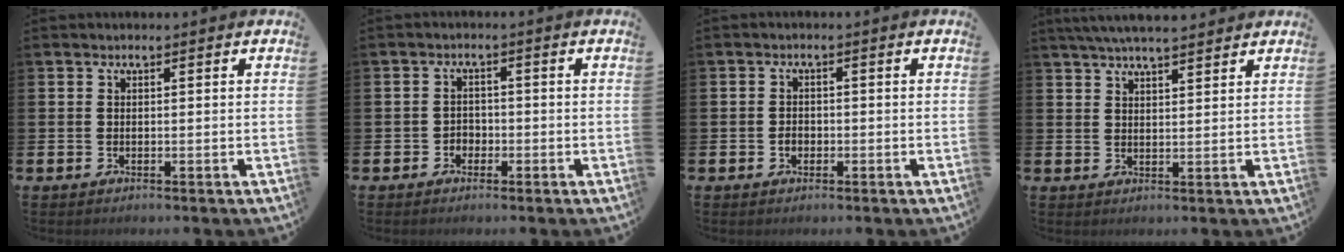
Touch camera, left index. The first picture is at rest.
{"total": 1.9, "force": [-1.0, 1.5, 0.4], "torque": [-0.006, 0.002, -0.025]}
{"total": 1.5, "force": [-0.5, 1.2, 0.7], "torque": [-0.011, 0.003, -0.013]}
{"total": 5.1, "force": [4.8, 0.6, 1.6], "torque": [-0.037, -0.013, 0.088]}